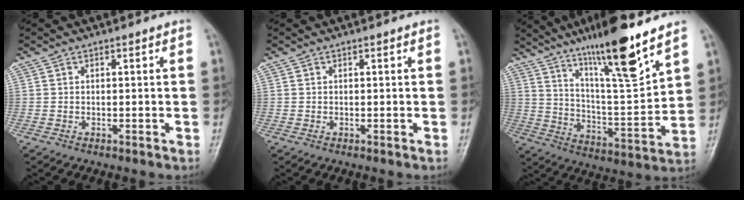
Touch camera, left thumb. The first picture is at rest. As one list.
[{"total": 0.0}, {"total": 18.2, "force": [12.4, 2.4, 13.2], "torque": [-0.202, -0.071, 0.214]}]